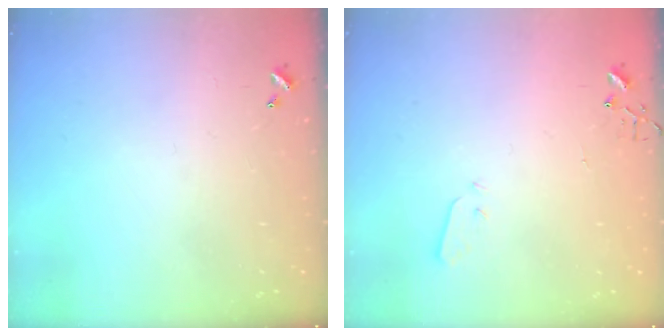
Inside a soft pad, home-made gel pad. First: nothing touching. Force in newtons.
{"total": 2.9, "press": 2.8, "slide": 0.7}